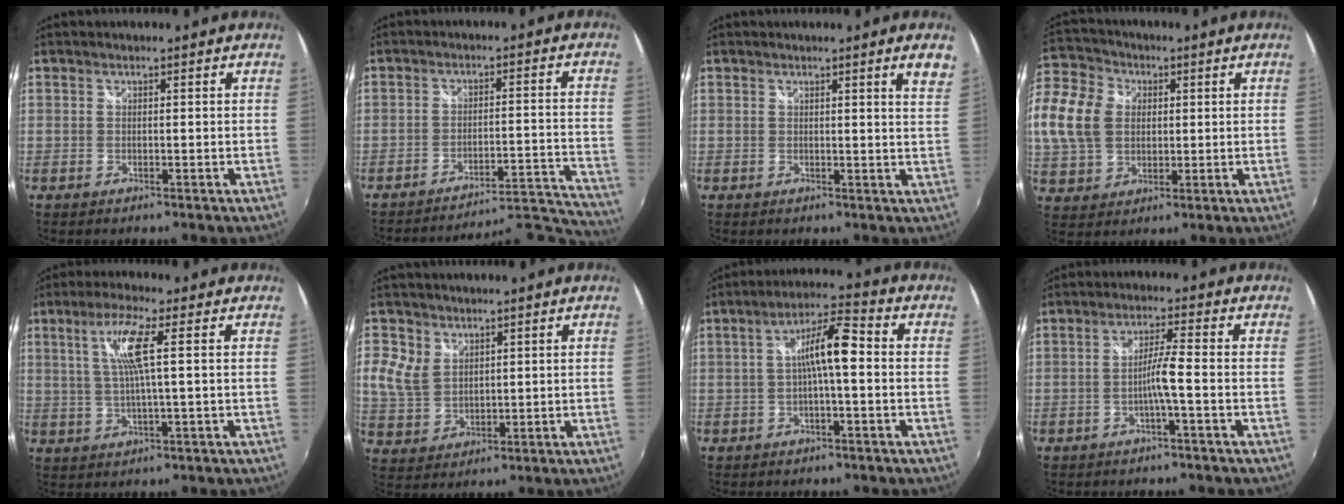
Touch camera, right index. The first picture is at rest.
{"total": 17.0, "force": [-17.0, -0.9, 1.2], "torque": [-0.010, 0.034, -0.232]}
{"total": 3.7, "force": [2.3, -0.8, 2.7], "torque": [-0.032, -0.003, 0.025]}
{"total": 24.4, "force": [4.8, 19.7, 13.6], "torque": [-0.374, 0.061, 0.095]}
{"total": 7.3, "force": [2.0, -0.1, 7.1], "torque": [-0.136, 0.001, 0.041]}
{"total": 7.9, "force": [2.9, 6.0, 4.2], "torque": [-0.097, 0.011, 0.062]}
{"total": 7.7, "force": [-0.3, 1.2, 7.6], "torque": [-0.139, 0.019, -0.004]}
{"total": 4.1, "force": [-1.5, -0.8, 3.7], "torque": [-0.071, 0.002, -0.027]}